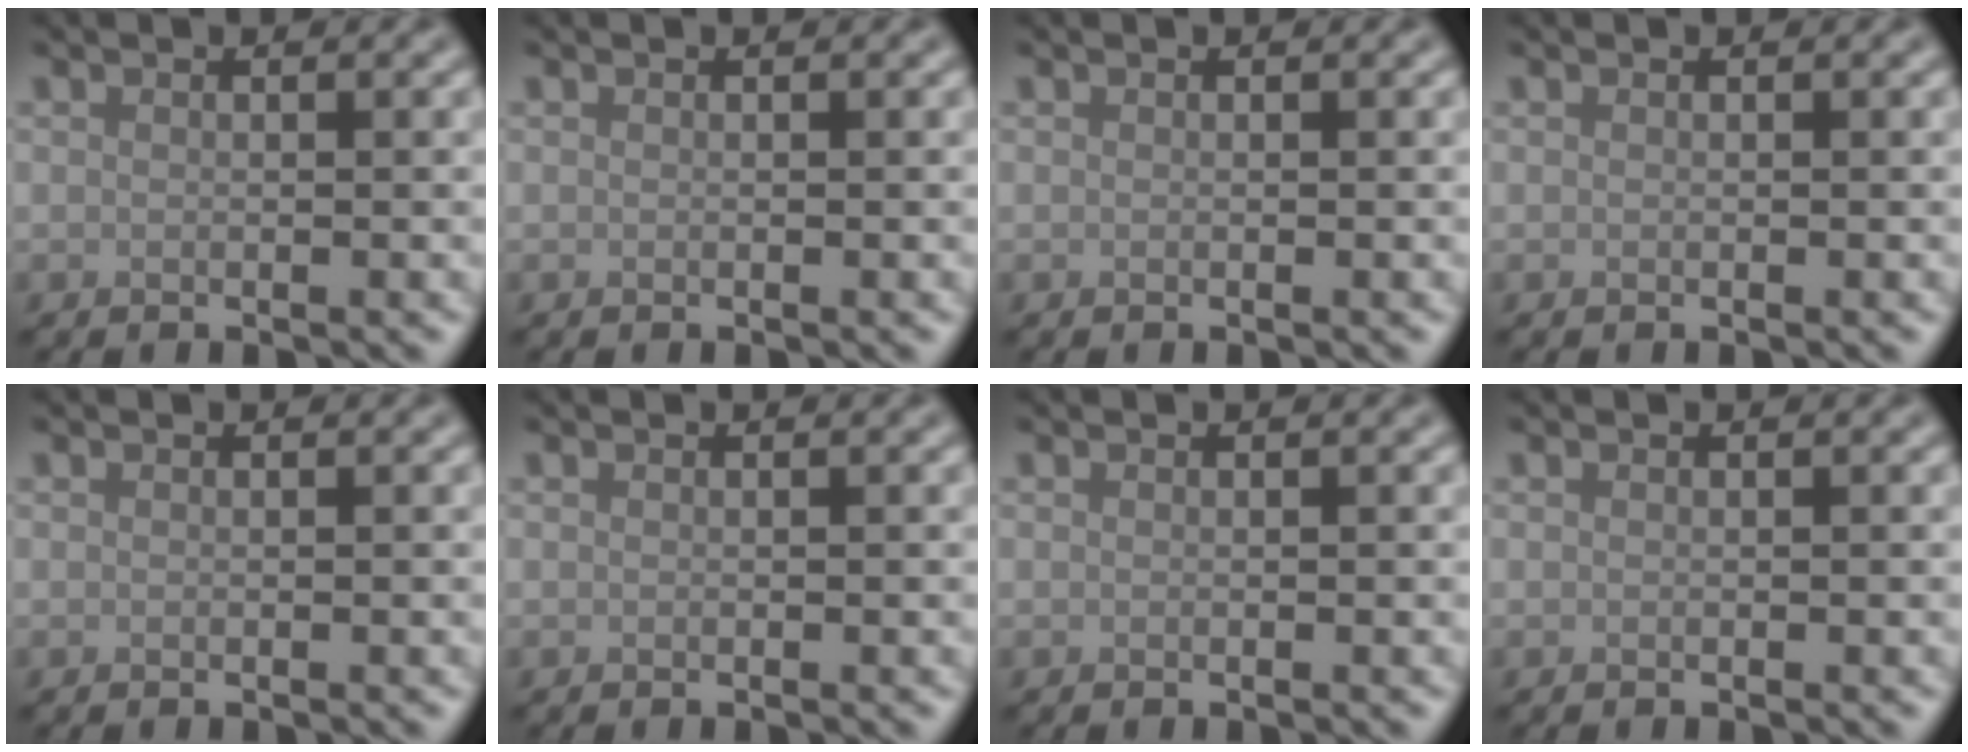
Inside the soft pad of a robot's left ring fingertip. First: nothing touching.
{"total": 0.0}
{"total": 0.0}
{"total": 0.0}
{"total": 0.0}
{"total": 0.0}
{"total": 0.0}
{"total": 0.0}